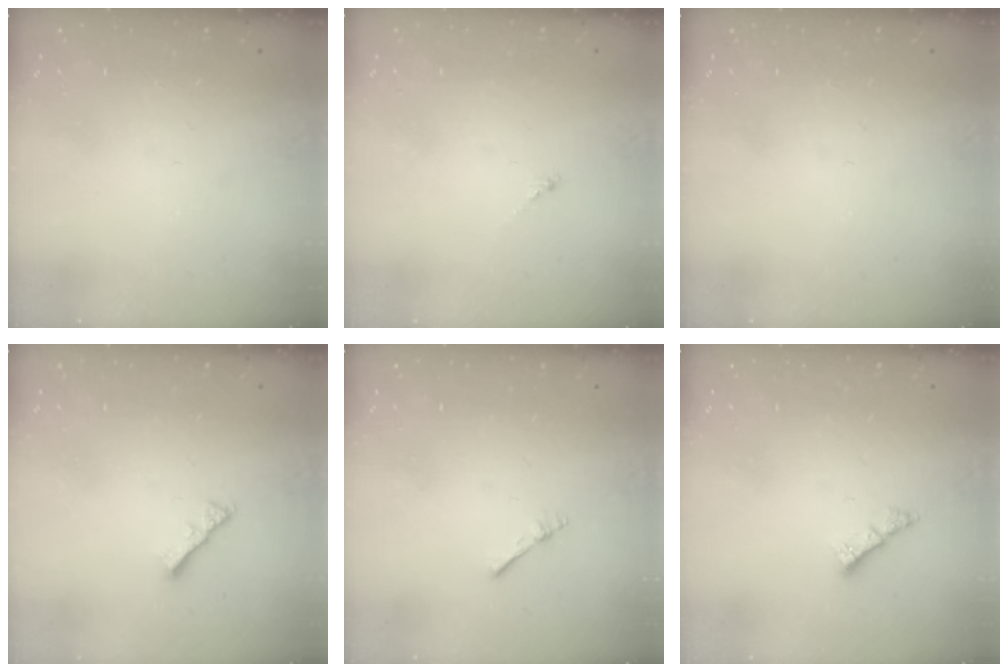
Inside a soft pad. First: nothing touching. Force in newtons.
{"total": 0.0}
{"total": 0.0}
{"total": 2.8, "press": 2.8, "slide": 0.6}
{"total": 2.2, "press": 2.1, "slide": 0.3}
{"total": 2.4, "press": 2.4, "slide": 0.2}